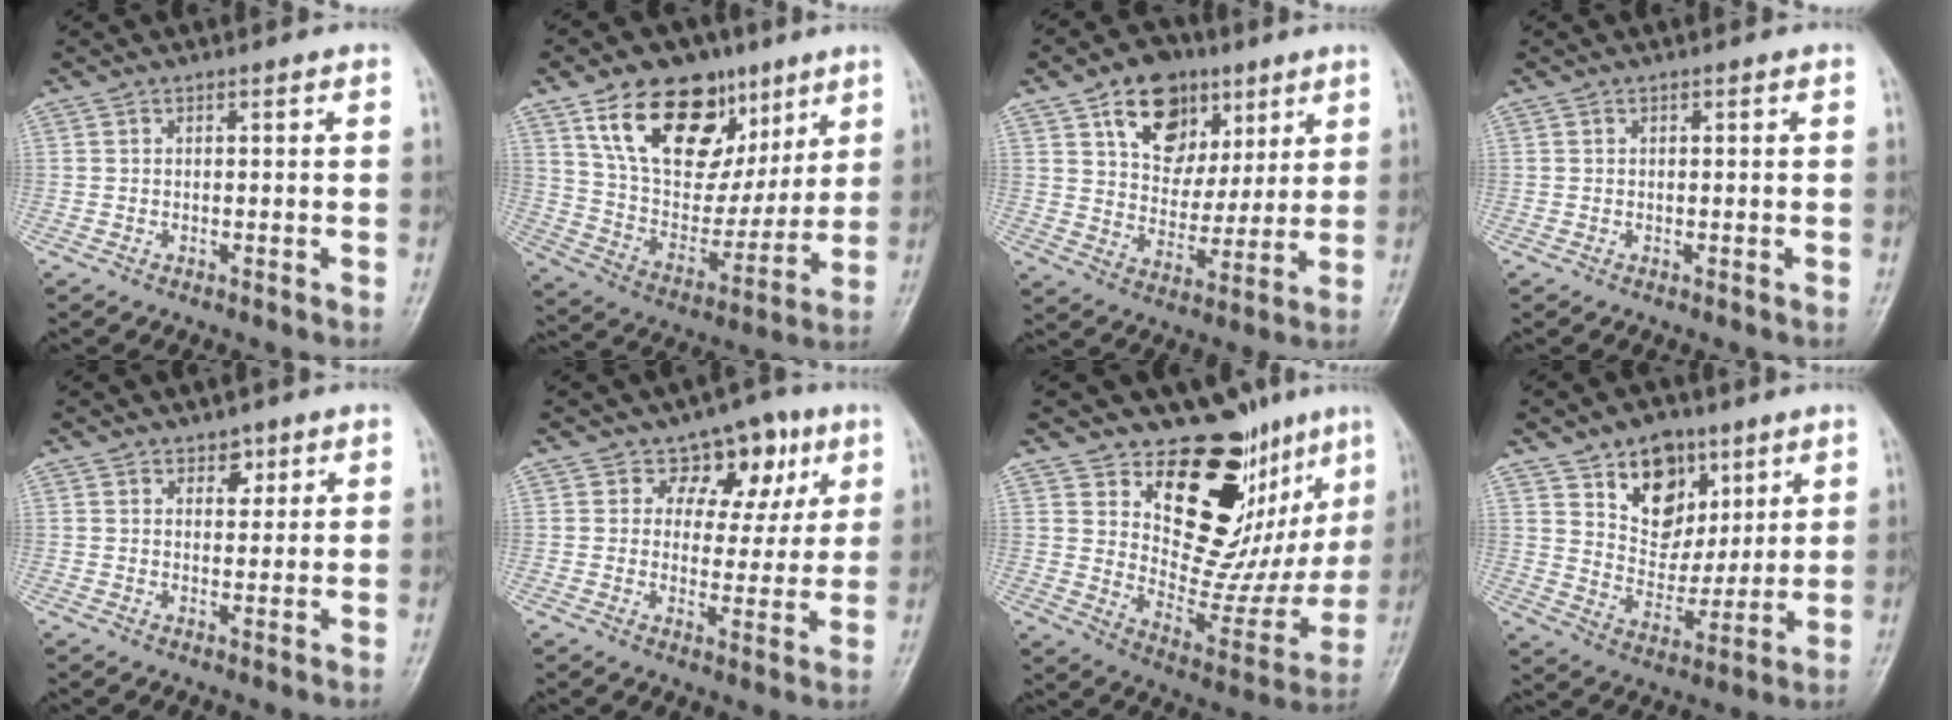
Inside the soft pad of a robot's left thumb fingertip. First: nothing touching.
{"total": 22.5, "force": [11.5, 14.0, 13.2], "torque": [-0.163, -0.032, 0.202]}
{"total": 14.3, "force": [7.2, 10.0, 7.0], "torque": [-0.069, -0.028, 0.123]}
{"total": 0.0}
{"total": 3.0, "force": [1.8, 2.1, 1.3], "torque": [0.003, -0.010, 0.026]}
{"total": 9.5, "force": [4.6, 6.8, 4.8], "torque": [-0.014, -0.013, 0.063]}
{"total": 19.1, "force": [11.7, 9.5, 11.7], "torque": [-0.076, -0.089, 0.188]}
{"total": 12.8, "force": [7.0, 9.0, 5.8], "torque": [-0.053, -0.039, 0.125]}